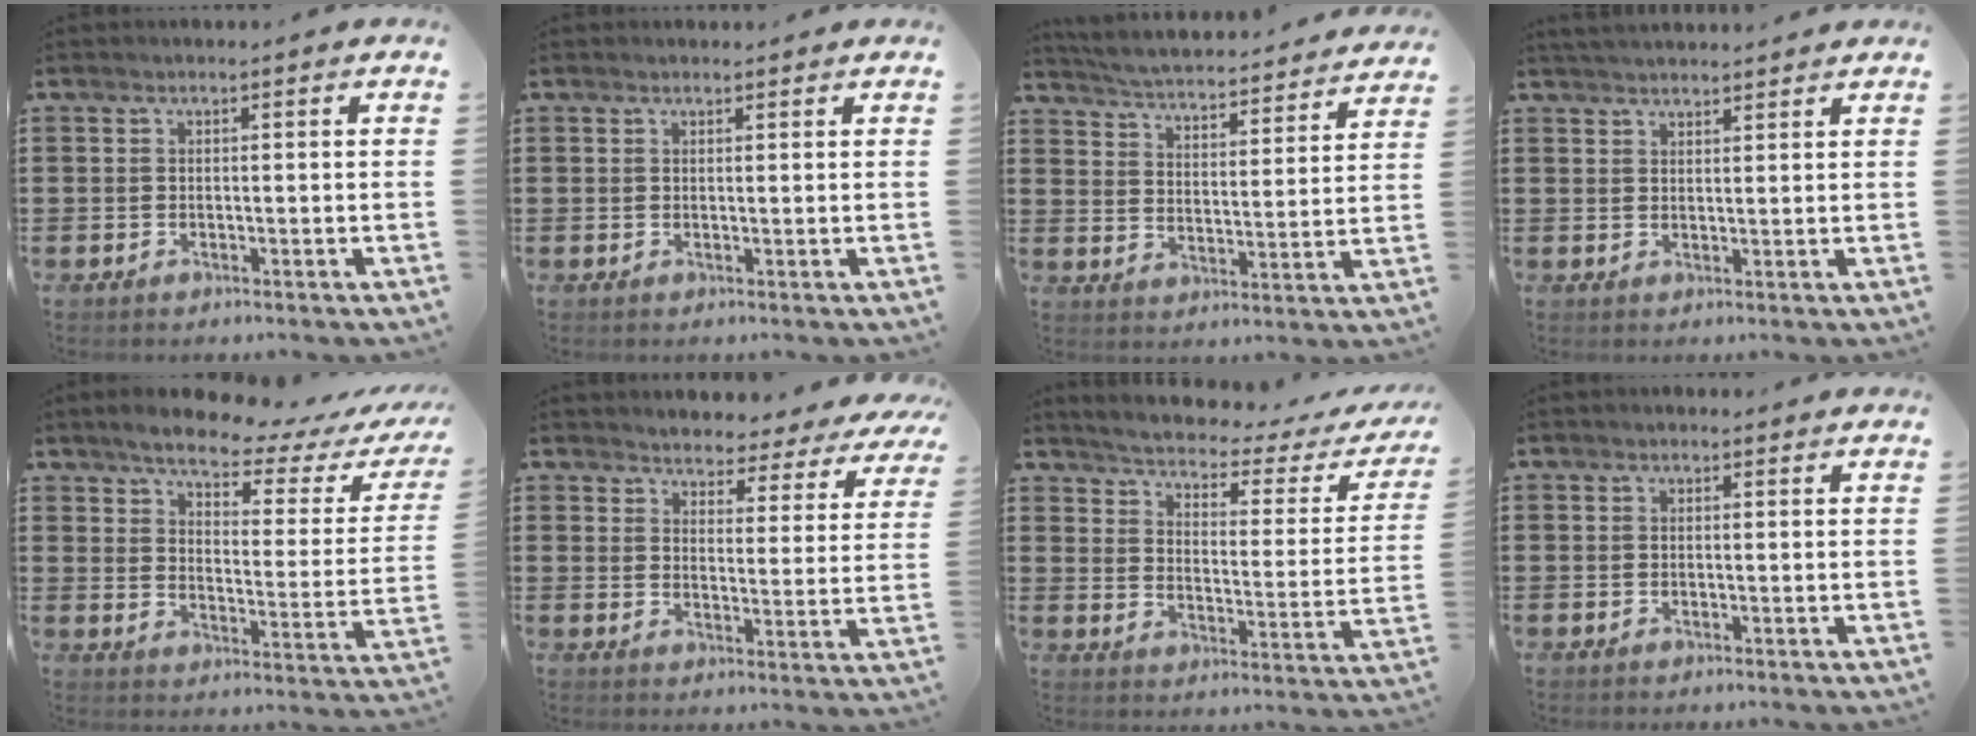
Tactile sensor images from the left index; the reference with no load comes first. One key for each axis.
{"total": 0.9, "fx": 0.8, "fy": 0.2, "fz": 0.1, "tx": -0.004, "ty": 0.001, "tz": 0.017}
{"total": 3.7, "fx": 3.7, "fy": -0.5, "fz": 0.4, "tx": -0.029, "ty": -0.036, "tz": 0.055}
{"total": 2.5, "fx": 2.4, "fy": 0.0, "fz": 0.2, "tx": -0.010, "ty": 0.000, "tz": 0.048}
{"total": 6.3, "fx": 5.5, "fy": 0.9, "fz": 2.9, "tx": -0.076, "ty": -0.033, "tz": 0.090}
{"total": 3.5, "fx": 3.4, "fy": 0.2, "fz": -0.3, "tx": -0.012, "ty": -0.034, "tz": 0.052}
{"total": 2.6, "fx": 2.3, "fy": -0.1, "fz": 1.3, "tx": -0.044, "ty": -0.027, "tz": 0.028}
{"total": 0.6, "fx": 0.5, "fy": 0.3, "fz": 0.1, "tx": -0.004, "ty": 0.003, "tz": 0.009}